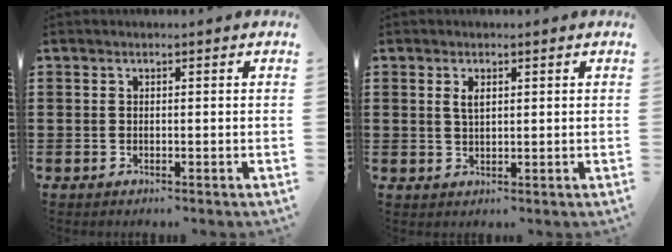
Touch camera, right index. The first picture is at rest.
{"total": 2.0, "force": [0.7, 0.8, 1.6], "torque": [-0.035, 0.004, 0.012]}